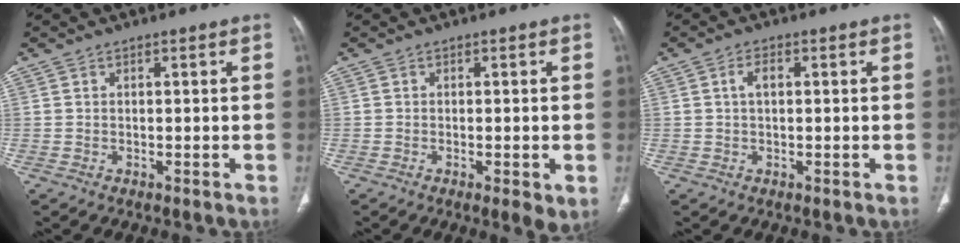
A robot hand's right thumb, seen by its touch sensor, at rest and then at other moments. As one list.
[{"total": 4.0, "force": [-1.0, 1.1, 3.7], "torque": [-0.057, -0.012, -0.015]}, {"total": 2.4, "force": [0.4, 1.3, 2.0], "torque": [-0.037, 0.009, 0.006]}]